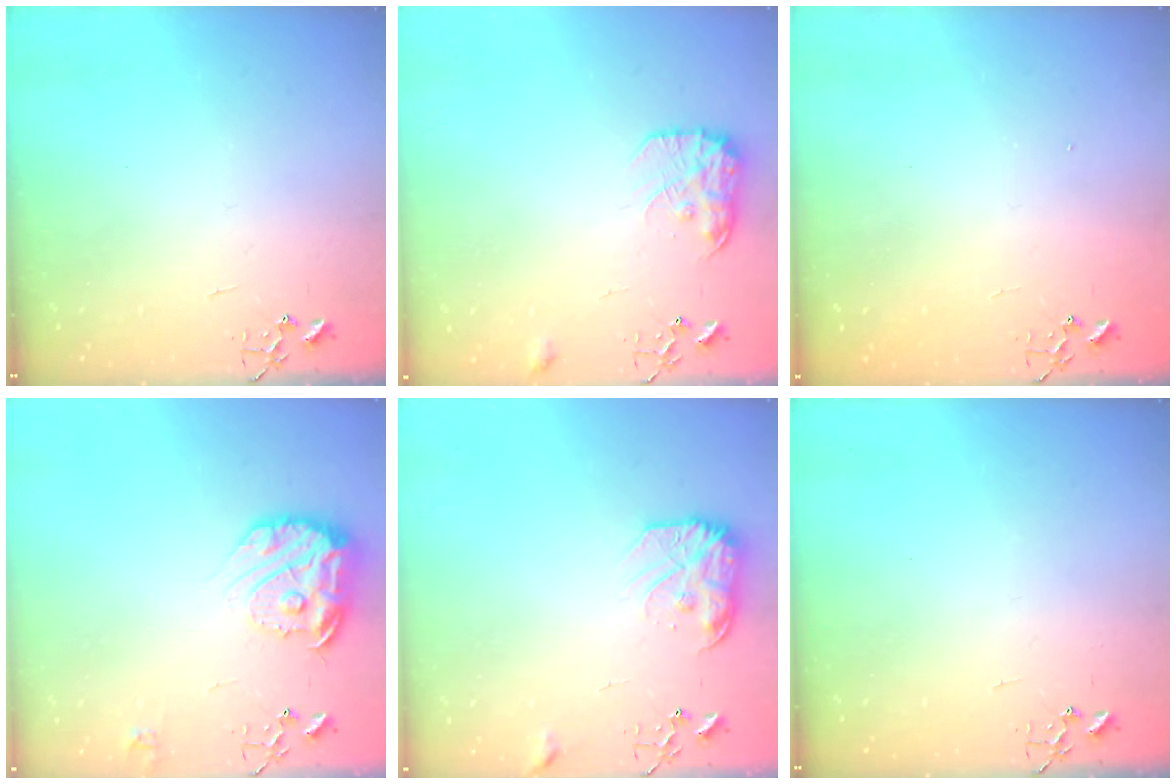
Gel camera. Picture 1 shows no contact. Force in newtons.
{"total": 12.0, "press": 12.0, "slide": 0.6}
{"total": 1.2, "press": 1.2, "slide": 0.1}
{"total": 14.8, "press": 14.8, "slide": 1.3}
{"total": 12.4, "press": 12.4, "slide": 0.7}
{"total": 0.0}